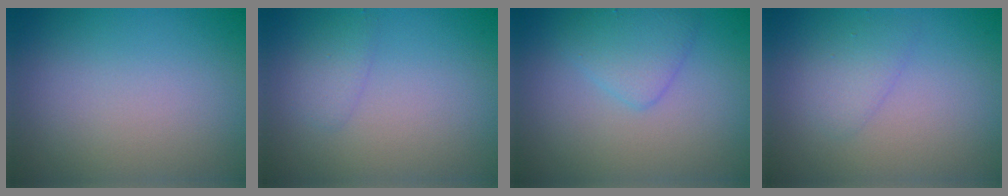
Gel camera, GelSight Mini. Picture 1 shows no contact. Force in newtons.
{"total": 1.2, "press": 1.2, "slide": 0.1}
{"total": 2.5, "press": 2.5, "slide": 0.1}
{"total": 1.6, "press": 1.6, "slide": 0.1}